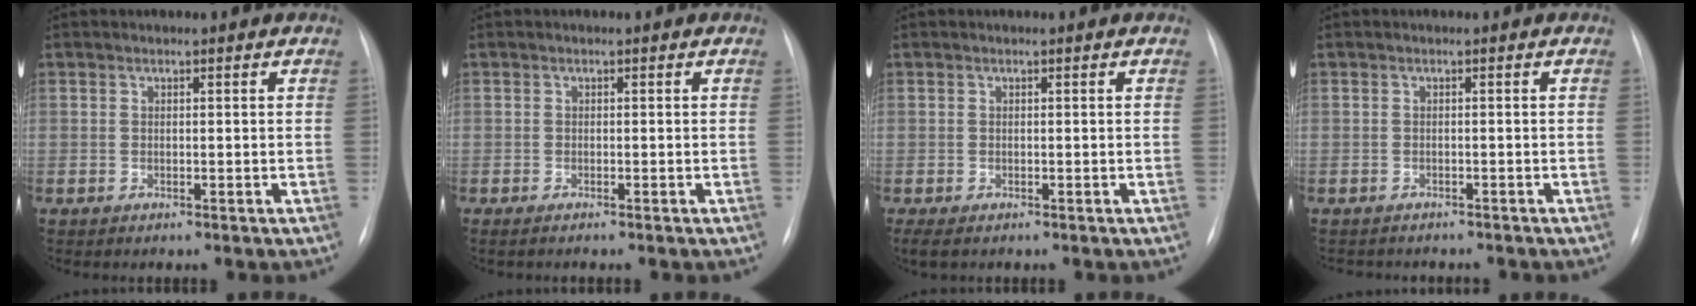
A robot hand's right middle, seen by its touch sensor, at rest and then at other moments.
{"total": 1.2, "force": [-0.9, 0.0, 0.7], "torque": [-0.012, -0.002, -0.012]}
{"total": 2.4, "force": [-1.5, 0.9, 1.5], "torque": [-0.024, -0.007, -0.020]}
{"total": 4.6, "force": [-4.1, 1.5, 1.3], "torque": [-0.014, 0.001, -0.048]}